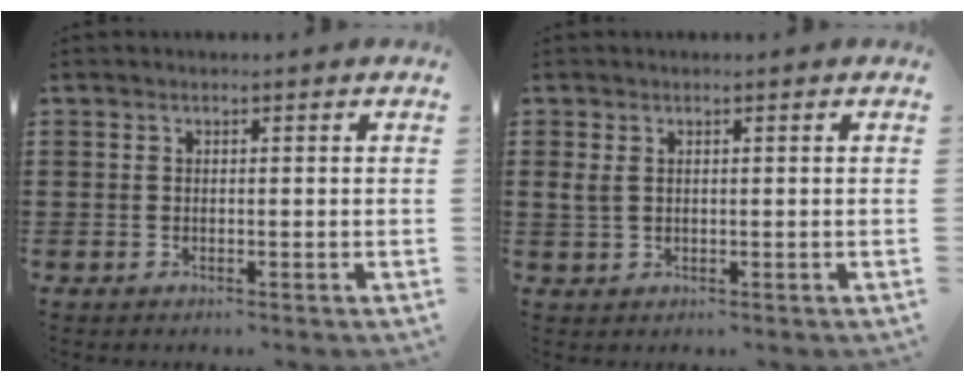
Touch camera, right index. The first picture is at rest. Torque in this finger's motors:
{"motor_torque": [1.08, 1.06, 0.01, 0.00]}